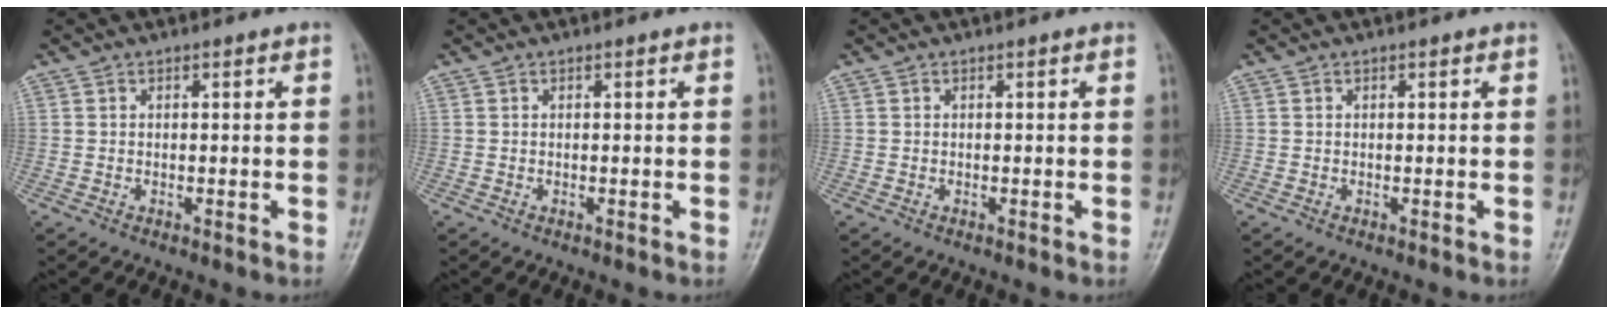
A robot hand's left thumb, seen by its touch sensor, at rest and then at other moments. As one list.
[{"total": 0.0}, {"total": 0.0}, {"total": 0.0}]